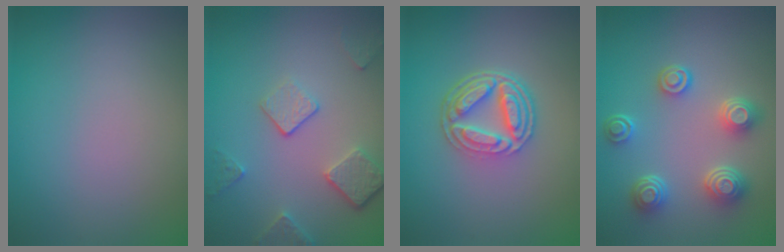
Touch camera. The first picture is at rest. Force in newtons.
{"total": 3.7, "press": 2.9, "slide": 2.4}
{"total": 5.0, "press": 3.7, "slide": 3.3}
{"total": 4.4, "press": 3.6, "slide": 2.4}